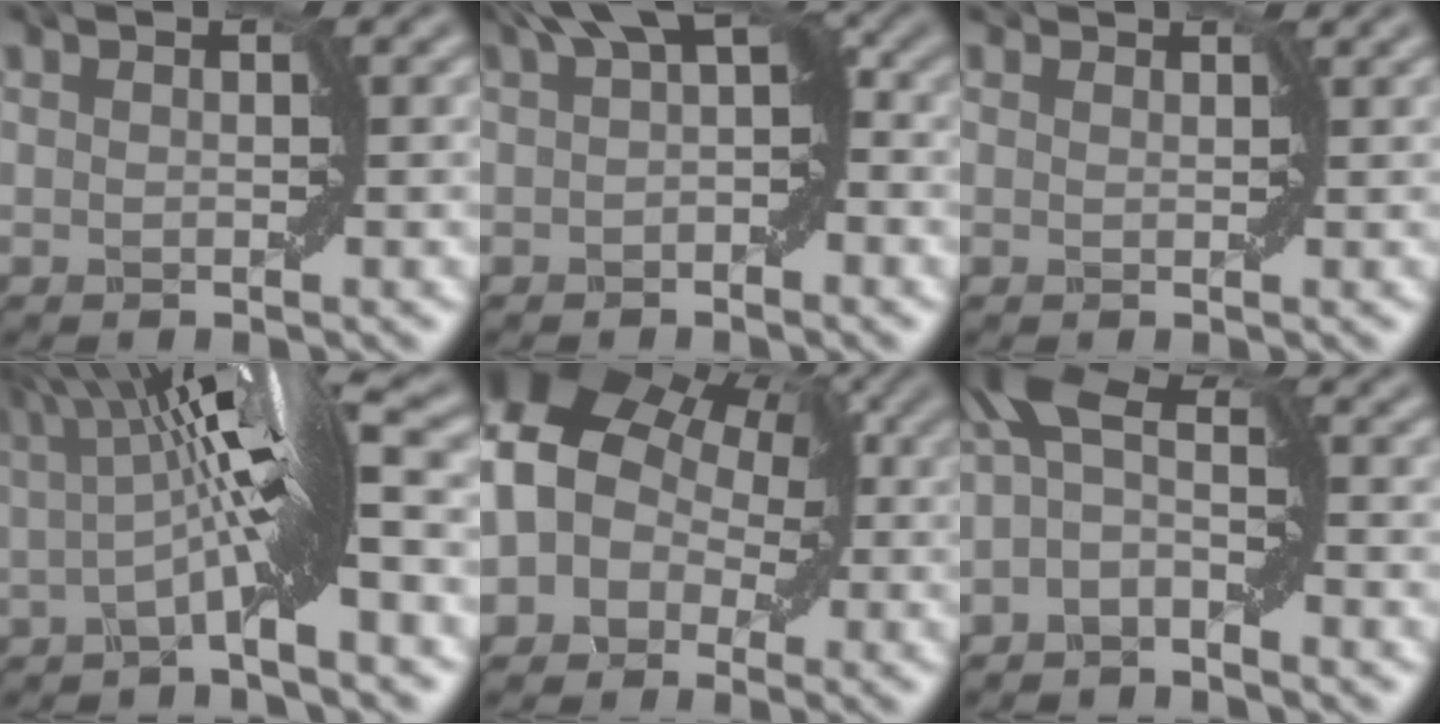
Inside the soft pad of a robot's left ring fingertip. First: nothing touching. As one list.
[{"total": 4.1, "force": [1.3, 1.8, 3.5], "torque": [-0.032, 0.012, 0.014]}, {"total": 1.3, "force": [1.1, 0.5, 0.3], "torque": [0.015, -0.005, 0.000]}, {"total": 7.6, "force": [0.4, 1.8, 7.4], "torque": [-0.109, 0.004, -0.001]}, {"total": 8.8, "force": [1.1, 7.4, 4.7], "torque": [-0.066, 0.017, -0.007]}, {"total": 4.1, "force": [-1.1, 2.0, 3.4], "torque": [-0.063, 0.017, -0.035]}]